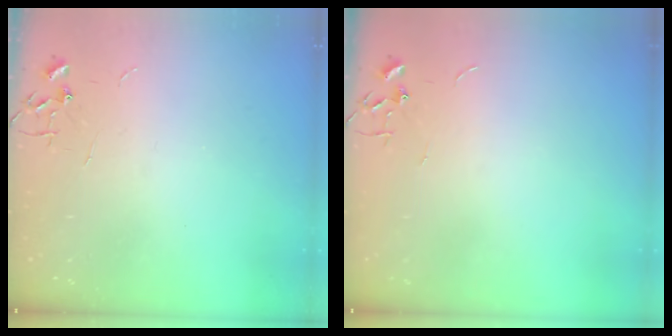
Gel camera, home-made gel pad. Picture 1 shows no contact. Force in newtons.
{"total": 0.0}